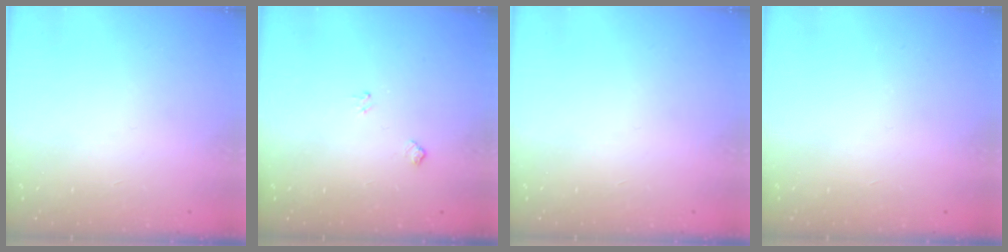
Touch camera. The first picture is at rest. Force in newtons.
{"total": 4.7, "press": 4.6, "slide": 0.7}
{"total": 0.0}
{"total": 0.0}